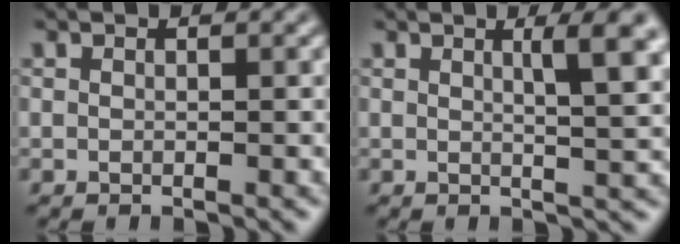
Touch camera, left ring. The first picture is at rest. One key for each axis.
{"total": 4.2, "fx": 1.5, "fy": 0.9, "fz": 3.8, "tx": -0.041, "ty": 0.002, "tz": 0.020}